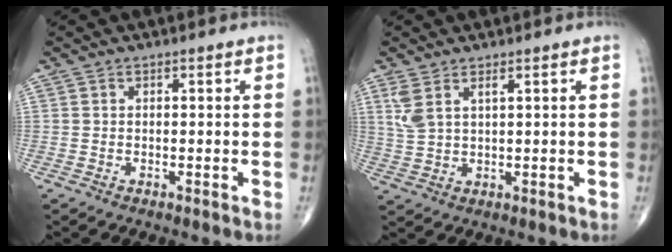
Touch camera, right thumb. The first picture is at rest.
{"total": 4.5, "force": [2.3, 1.6, 3.5], "torque": [-0.083, -0.004, 0.057]}